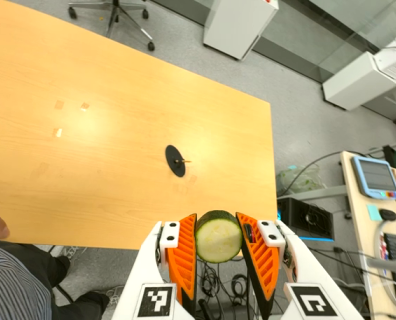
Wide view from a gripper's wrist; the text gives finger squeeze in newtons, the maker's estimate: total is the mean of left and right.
{"total": 11.1, "left": 10.6, "right": 11.5}